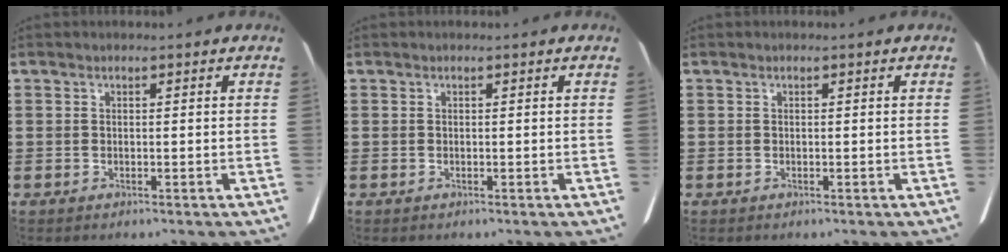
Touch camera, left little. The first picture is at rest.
{"total": 0.0}
{"total": 0.0}